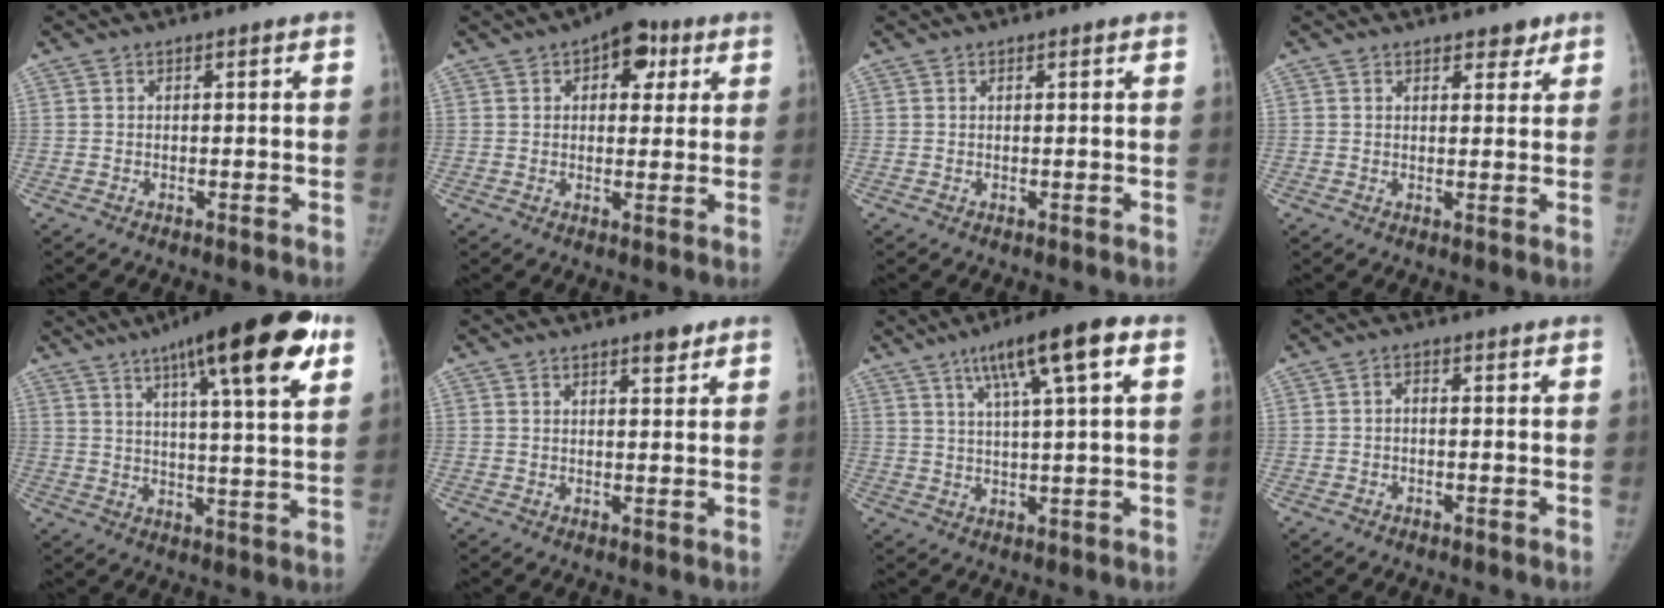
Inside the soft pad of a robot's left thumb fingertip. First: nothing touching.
{"total": 8.9, "force": [3.9, 5.4, 5.9], "torque": [-0.036, -0.001, 0.045]}
{"total": 0.0}
{"total": 2.7, "force": [2.0, 1.6, 0.9], "torque": [0.010, -0.012, 0.027]}
{"total": 21.8, "force": [11.4, 4.6, 18.0], "torque": [-0.253, -0.016, 0.165]}
{"total": 2.9, "force": [2.0, 1.1, 1.7], "torque": [-0.013, -0.012, 0.029]}
{"total": 11.4, "force": [5.2, 1.4, 10.0], "torque": [-0.166, 0.002, 0.081]}
{"total": 1.2, "force": [-0.3, 0.7, 0.9], "torque": [-0.010, 0.006, -0.009]}